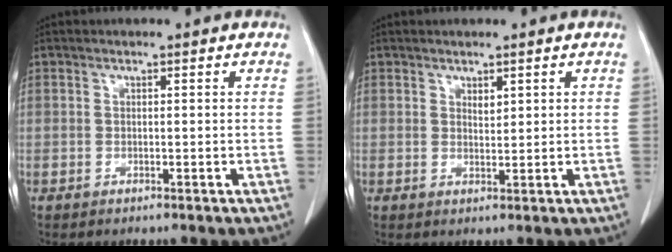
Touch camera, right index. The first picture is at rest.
{"total": 1.3, "force": [0.8, 0.6, 0.9], "torque": [-0.013, -0.005, 0.017]}